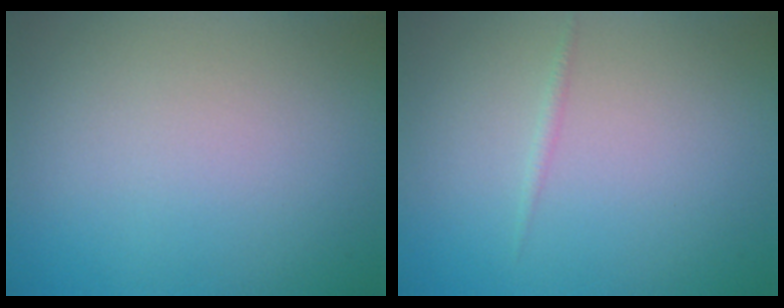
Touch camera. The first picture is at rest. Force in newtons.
{"total": 0.6, "press": 0.6, "slide": 0.0}